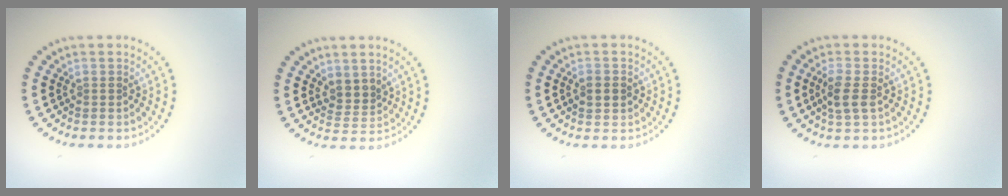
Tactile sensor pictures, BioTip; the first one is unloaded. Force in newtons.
{"total": 2.0, "press": 1.4, "slide": 1.4}
{"total": 1.4, "press": 1.4, "slide": 0.0}
{"total": 2.3, "press": 2.1, "slide": 0.9}